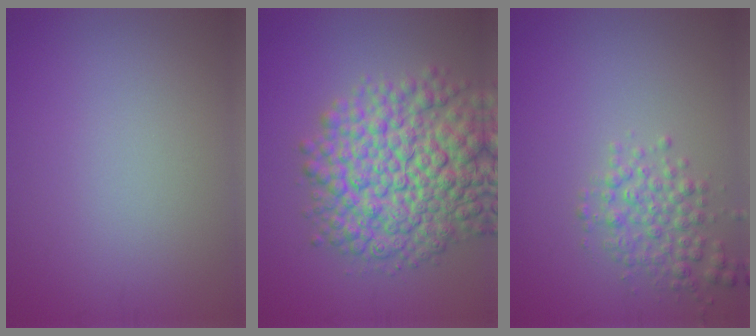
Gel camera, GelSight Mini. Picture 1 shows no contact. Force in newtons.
{"total": 10.8, "press": 10.8, "slide": 0.3}
{"total": 3.0, "press": 3.0, "slide": 0.1}